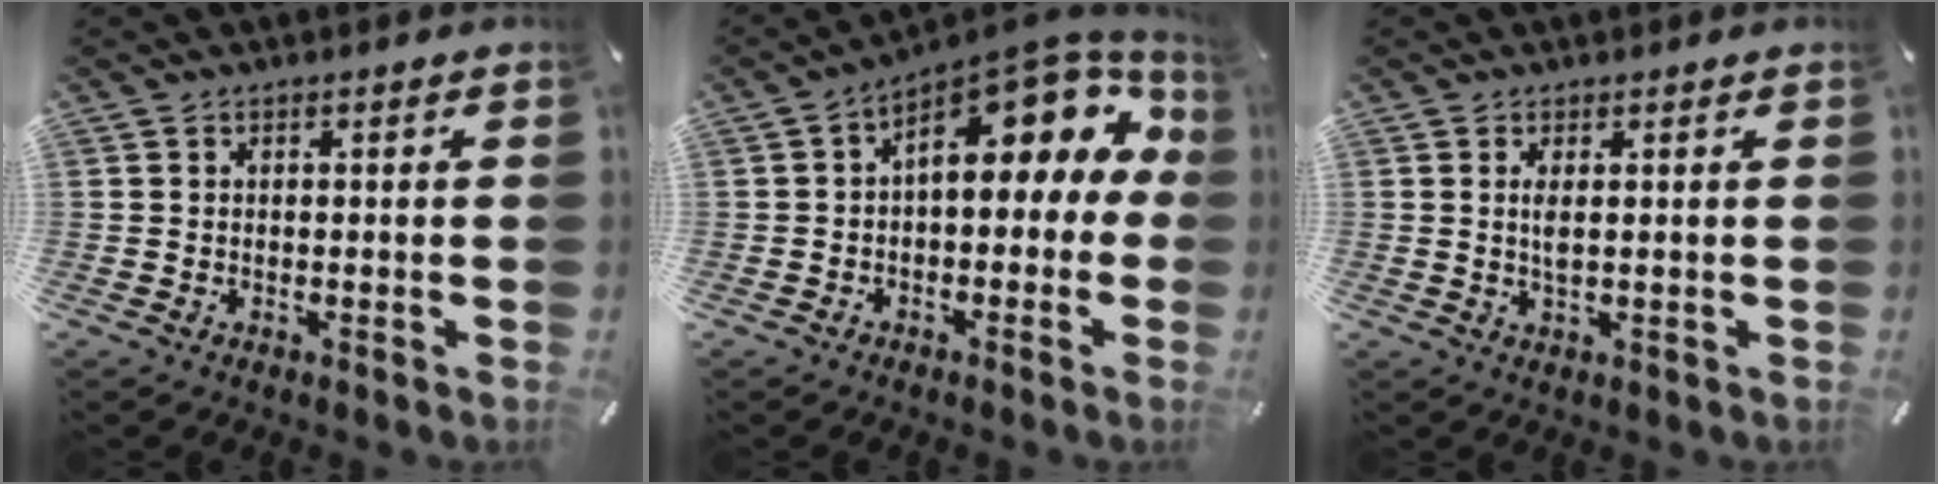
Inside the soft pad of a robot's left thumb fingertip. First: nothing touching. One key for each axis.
{"total": 13.6, "fx": 5.2, "fy": 7.1, "fz": 10.4, "tx": -0.139, "ty": -0.048, "tz": 0.088}
{"total": 2.5, "fx": 0.6, "fy": 0.6, "fz": 2.4, "tx": -0.057, "ty": -0.001, "tz": 0.006}